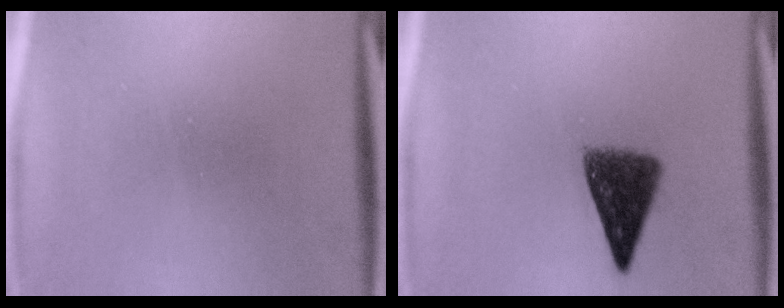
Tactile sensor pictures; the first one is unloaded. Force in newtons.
{"total": 7.5}